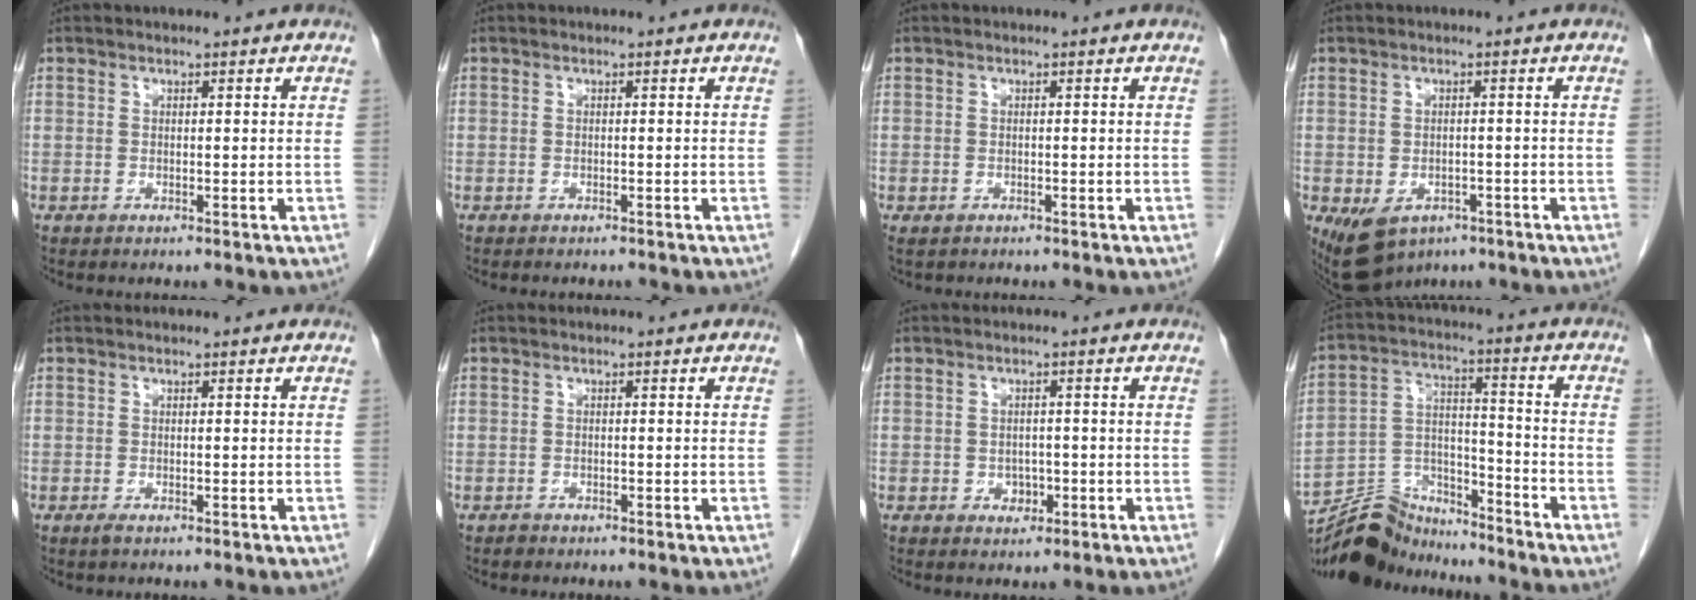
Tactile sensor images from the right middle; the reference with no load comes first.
{"total": 1.6, "force": [-1.5, 0.4, 0.3], "torque": [-0.006, -0.003, -0.018]}
{"total": 0.9, "force": [-0.5, 0.6, 0.3], "torque": [-0.009, 0.000, -0.004]}
{"total": 7.8, "force": [-4.4, 5.3, 3.8], "torque": [-0.062, 0.003, -0.058]}
{"total": 0.6, "force": [-0.4, 0.1, 0.4], "torque": [-0.010, -0.002, -0.006]}
{"total": 0.6, "force": [-0.5, 0.3, 0.0], "torque": [0.002, 0.001, -0.010]}
{"total": 2.0, "force": [-0.7, 1.6, 1.0], "torque": [-0.013, 0.004, -0.005]}
{"total": 11.8, "force": [-11.4, 2.8, 1.4], "torque": [-0.026, 0.030, -0.207]}